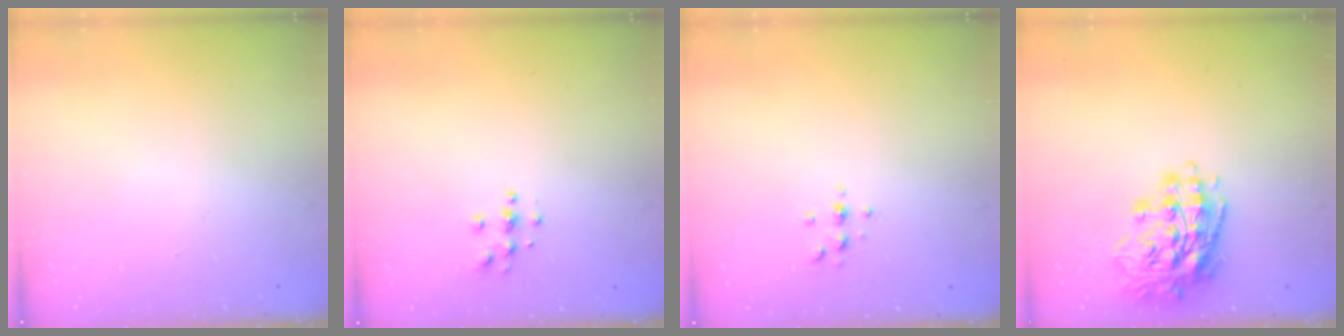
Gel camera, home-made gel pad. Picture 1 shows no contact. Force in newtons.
{"total": 4.6, "press": 4.6, "slide": 0.5}
{"total": 3.1, "press": 3.1, "slide": 0.5}
{"total": 16.2, "press": 16.0, "slide": 2.6}